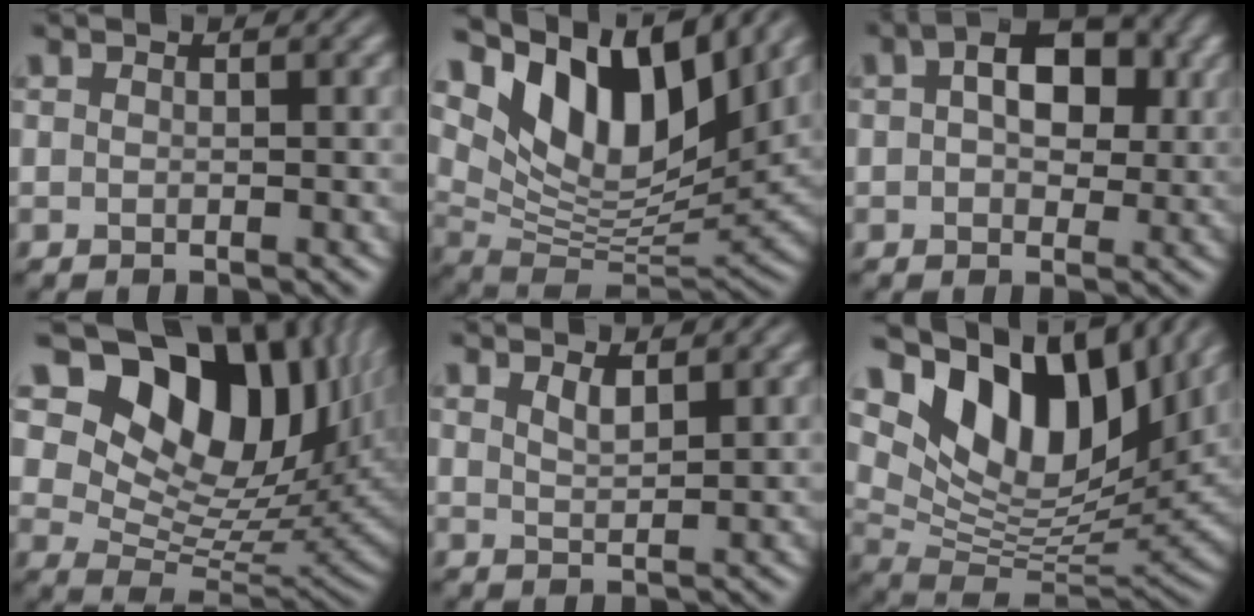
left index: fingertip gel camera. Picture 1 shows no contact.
{"total": 12.2, "force": [7.3, 5.6, 8.0], "torque": [-0.140, 0.005, 0.131]}
{"total": 6.6, "force": [1.8, 4.0, 4.9], "torque": [-0.067, 0.011, 0.012]}
{"total": 15.1, "force": [7.3, 9.2, 9.5], "torque": [-0.156, 0.011, 0.131]}
{"total": 1.6, "force": [1.2, 0.4, 0.9], "torque": [-0.018, -0.002, 0.024]}
{"total": 13.6, "force": [7.6, 6.9, 8.9], "torque": [-0.159, 0.008, 0.133]}